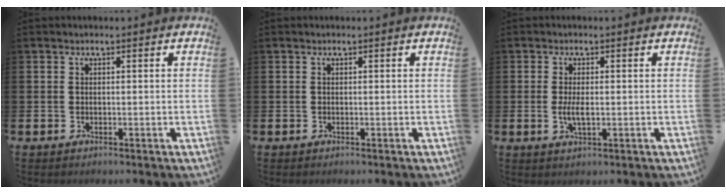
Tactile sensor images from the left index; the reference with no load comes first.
{"total": 0.0}
{"total": 2.6, "force": [0.0, 0.9, 2.4], "torque": [-0.039, -0.002, -0.002]}